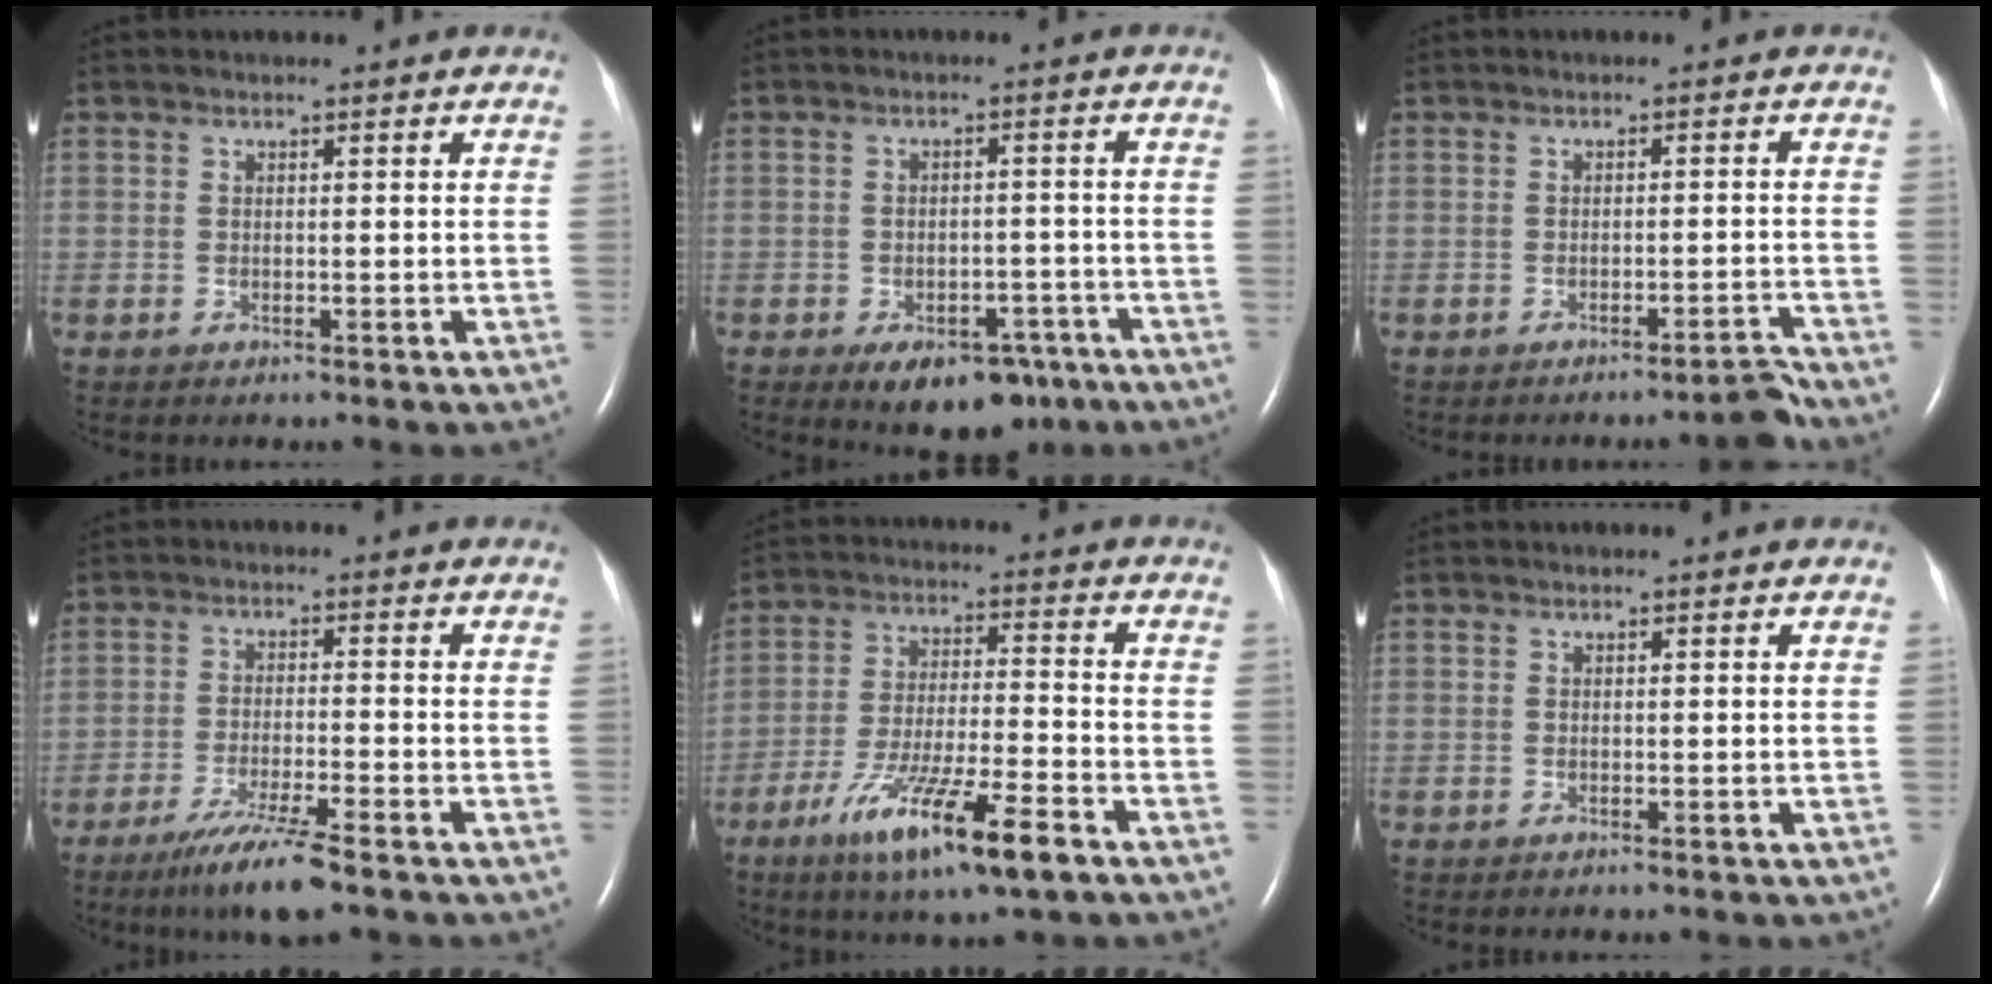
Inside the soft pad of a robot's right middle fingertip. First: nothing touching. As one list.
[{"total": 9.3, "force": [-5.9, 5.1, 5.1], "torque": [-0.060, 0.009, -0.078]}, {"total": 2.5, "force": [-2.4, -0.4, 0.6], "torque": [0.001, -0.001, -0.032]}, {"total": 8.0, "force": [-5.7, -0.1, 5.7], "torque": [-0.110, -0.025, -0.101]}, {"total": 14.0, "force": [-8.1, 1.2, 11.3], "torque": [-0.210, -0.028, -0.141]}, {"total": 0.0}]